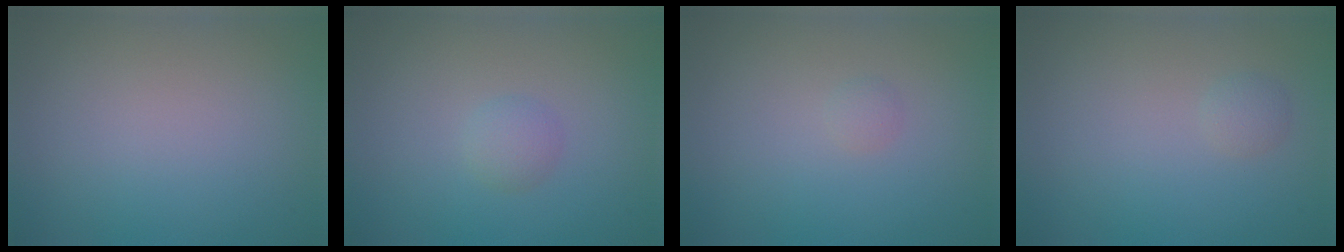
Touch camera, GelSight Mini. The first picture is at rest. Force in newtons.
{"total": 1.4, "press": 1.4, "slide": 0.0}
{"total": 0.6, "press": 0.6, "slide": 0.0}
{"total": 0.9, "press": 0.9, "slide": 0.0}